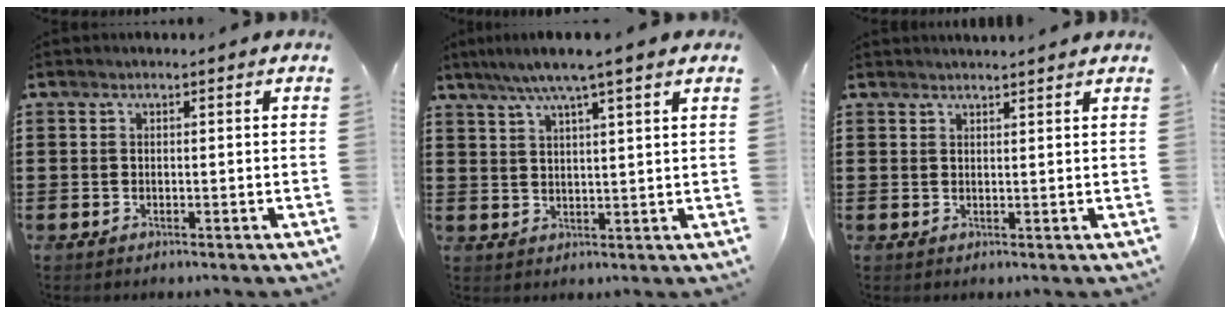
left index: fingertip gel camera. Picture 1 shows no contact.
{"total": 5.3, "force": [4.0, -0.5, 3.5], "torque": [-0.077, -0.006, 0.068]}
{"total": 1.3, "force": [1.3, -0.1, 0.1], "torque": [-0.005, -0.001, 0.027]}